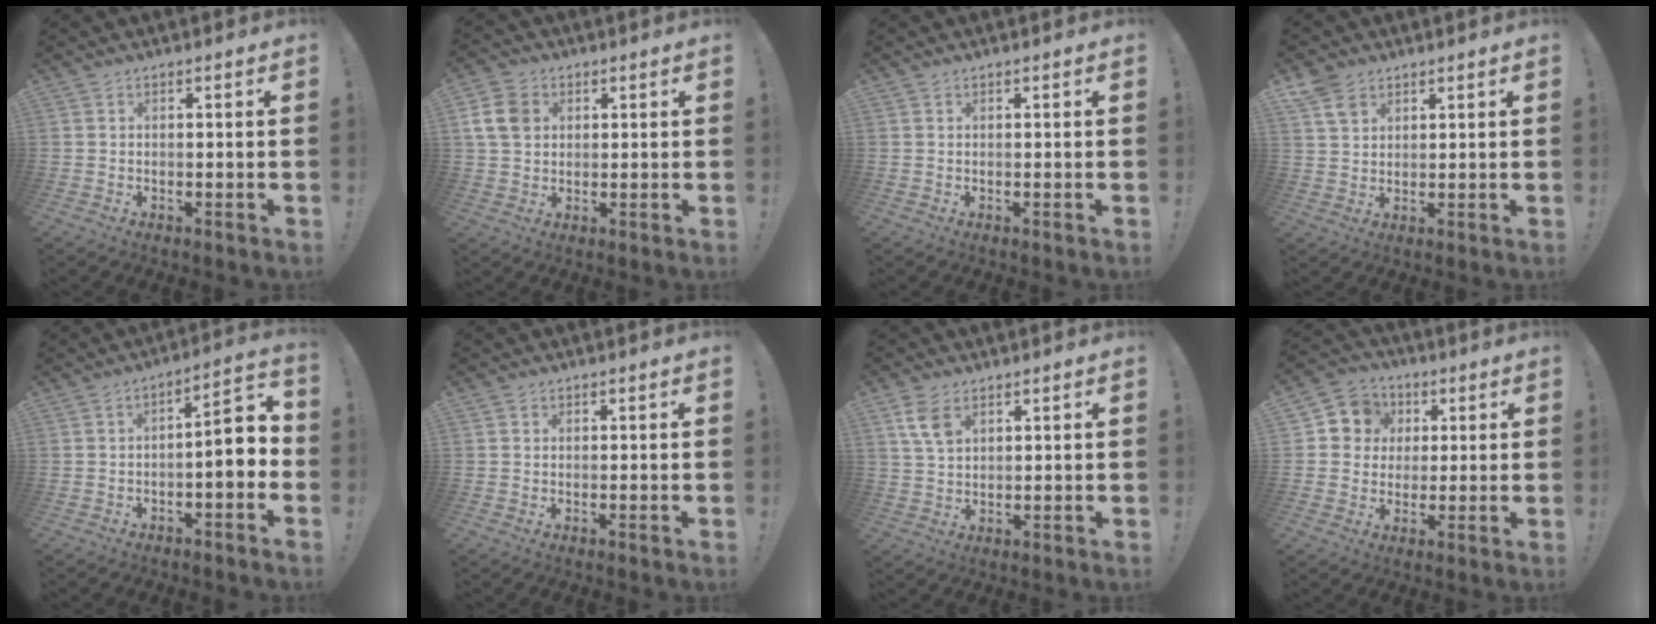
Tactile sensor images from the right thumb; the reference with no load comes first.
{"total": 9.9, "force": [2.6, 7.7, 5.6], "torque": [-0.108, -0.001, 0.053]}
{"total": 0.0}
{"total": 6.5, "force": [4.2, 4.2, 2.7], "torque": [-0.043, -0.017, 0.081]}
{"total": 7.4, "force": [-1.7, 1.9, 7.0], "torque": [-0.097, -0.002, -0.033]}
{"total": 0.7, "force": [0.1, 0.6, 0.0], "torque": [0.008, -0.002, 0.001]}
{"total": 6.4, "force": [3.1, 3.8, 4.1], "torque": [-0.075, -0.006, 0.061]}
{"total": 8.9, "force": [1.3, 8.5, 2.3], "torque": [-0.030, 0.005, 0.031]}